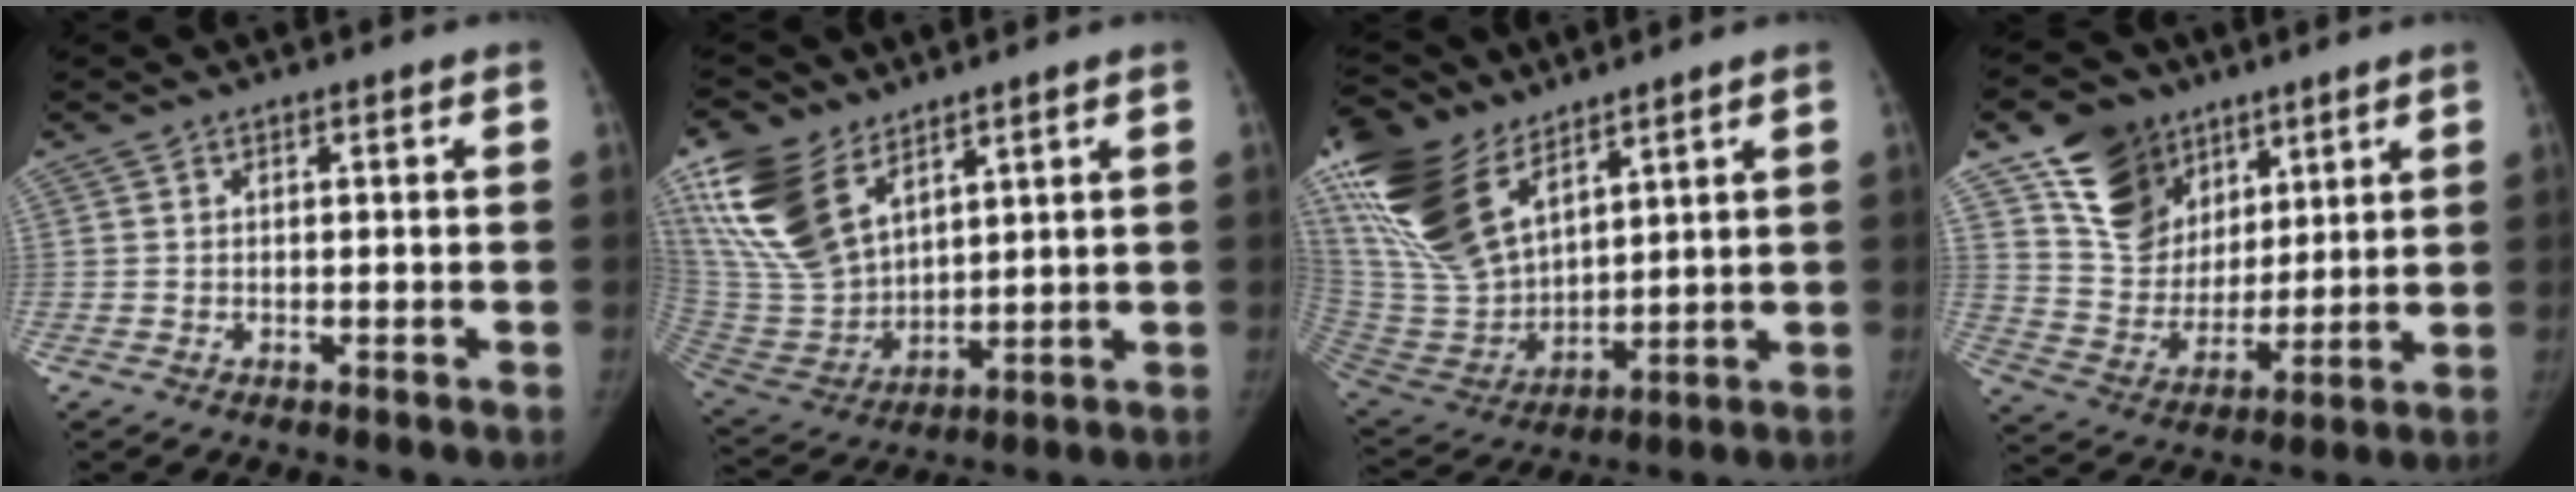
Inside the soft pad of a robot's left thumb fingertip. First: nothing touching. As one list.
[{"total": 19.6, "force": [11.1, 11.0, 11.9], "torque": [-0.254, -0.039, 0.231]}, {"total": 23.9, "force": [14.3, 12.1, 14.8], "torque": [-0.318, -0.036, 0.284]}, {"total": 16.1, "force": [9.5, 11.7, 5.6], "torque": [-0.053, -0.051, 0.180]}]